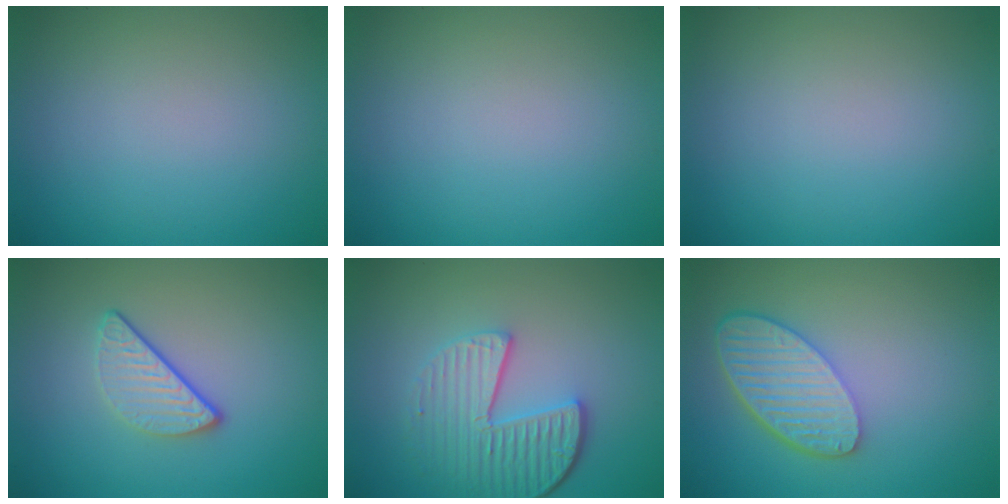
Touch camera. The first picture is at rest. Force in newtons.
{"total": 0.0}
{"total": 0.0}
{"total": 3.0, "press": 2.3, "slide": 1.8}
{"total": 5.2, "press": 4.0, "slide": 3.4}
{"total": 5.8, "press": 4.5, "slide": 3.6}